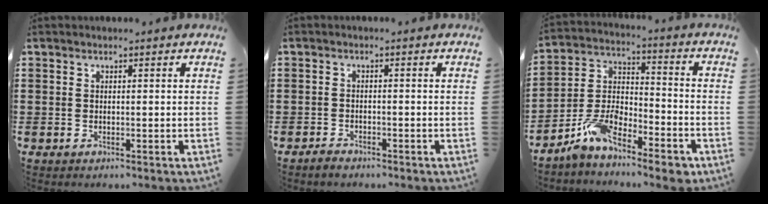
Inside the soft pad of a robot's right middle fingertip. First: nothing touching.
{"total": 1.4, "force": [-1.3, 0.4, 0.2], "torque": [-0.009, 0.001, -0.027]}
{"total": 9.5, "force": [-7.2, 3.5, 5.2], "torque": [-0.110, 0.016, -0.138]}